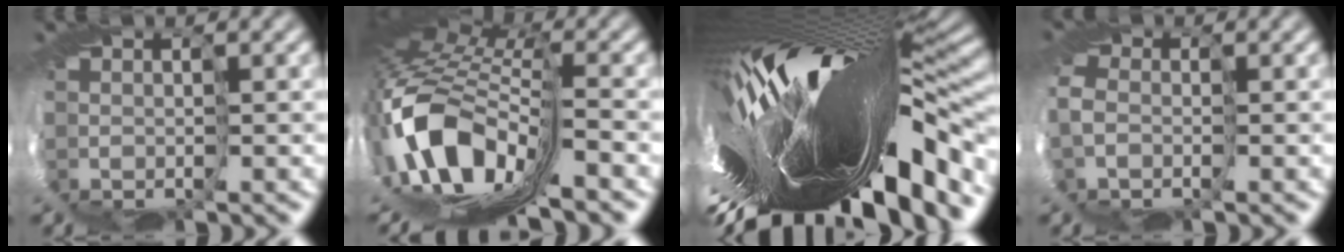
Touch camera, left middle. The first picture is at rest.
{"total": 13.3, "force": [-4.8, 6.8, 10.3], "torque": [-0.243, -0.016, -0.092]}
{"total": 18.4, "force": [-6.0, 5.9, 16.4], "torque": [-0.298, -0.043, -0.119]}
{"total": 2.9, "force": [-0.6, 2.2, 1.8], "torque": [-0.051, -0.008, -0.011]}